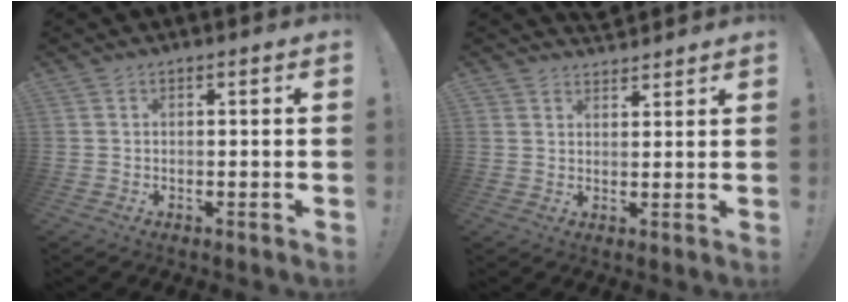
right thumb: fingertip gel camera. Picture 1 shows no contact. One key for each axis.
{"total": 3.1, "fx": 2.7, "fy": 1.4, "fz": -0.4, "tx": 0.013, "ty": -0.021, "tz": 0.051}